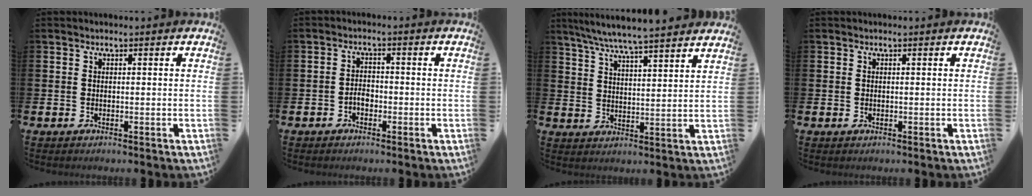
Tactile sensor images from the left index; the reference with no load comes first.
{"total": 2.1, "force": [-0.9, 1.3, 1.3], "torque": [-0.017, 0.001, -0.020]}
{"total": 6.9, "force": [6.5, -0.4, 2.0], "torque": [-0.066, -0.034, 0.117]}
{"total": 0.0}